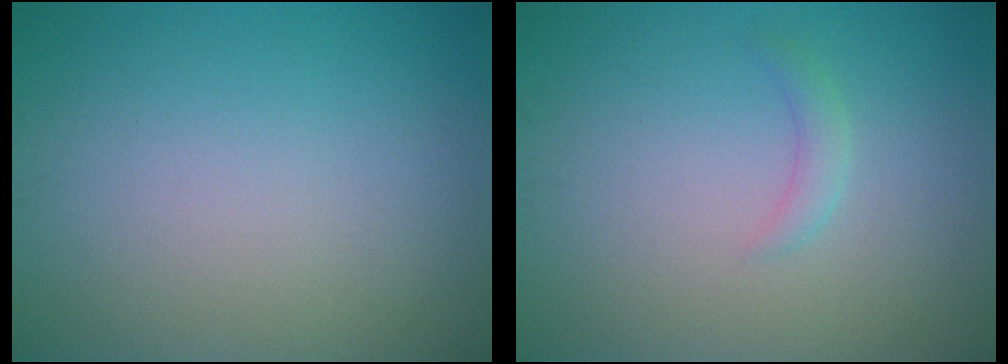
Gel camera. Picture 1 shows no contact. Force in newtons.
{"total": 1.1, "press": 1.1, "slide": 0.1}